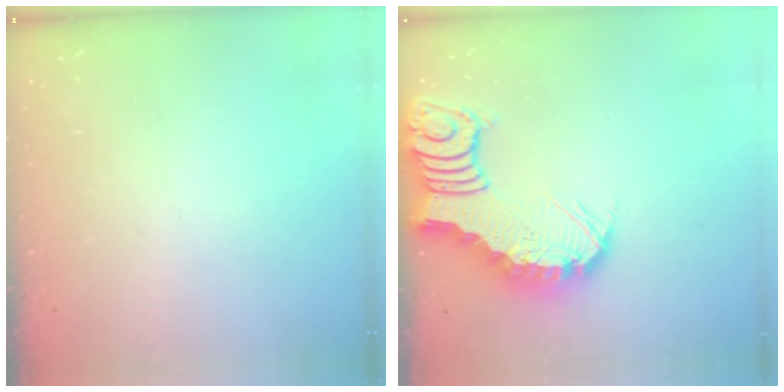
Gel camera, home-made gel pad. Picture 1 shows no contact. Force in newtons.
{"total": 4.7, "press": 4.7, "slide": 0.6}